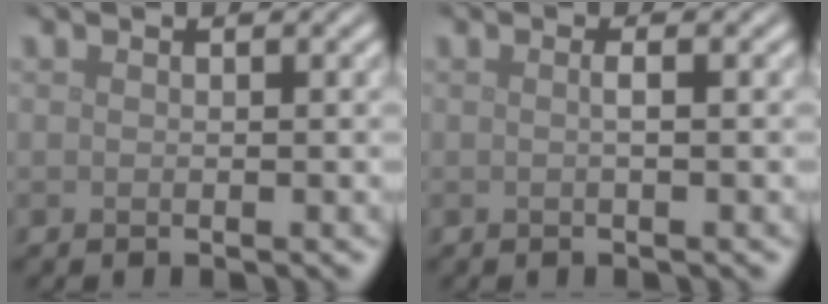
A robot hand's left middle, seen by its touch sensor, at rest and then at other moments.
{"total": 0.9, "force": [0.0, 0.2, 0.9], "torque": [-0.015, 0.004, -0.001]}